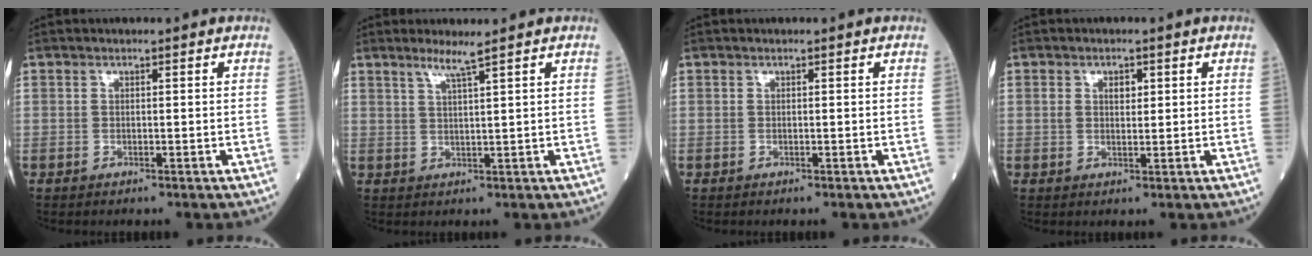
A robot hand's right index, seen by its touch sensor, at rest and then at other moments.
{"total": 2.7, "force": [1.9, -0.8, 1.7], "torque": [-0.036, -0.004, 0.041]}
{"total": 0.0}
{"total": 2.2, "force": [0.8, 1.2, 1.6], "torque": [-0.030, 0.006, 0.014]}